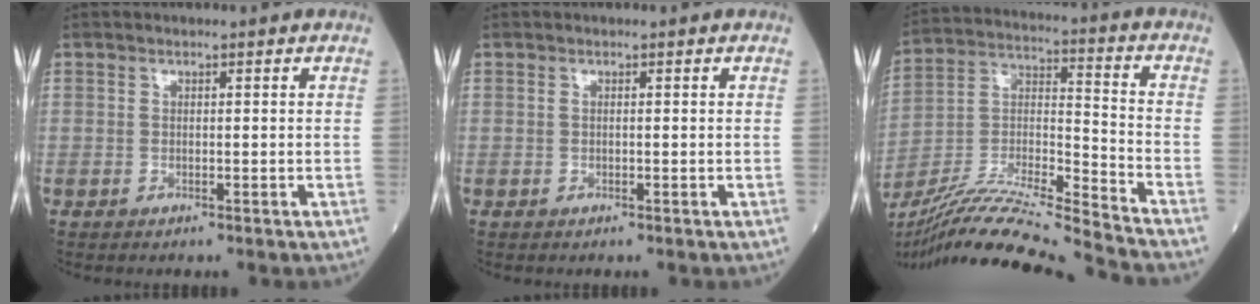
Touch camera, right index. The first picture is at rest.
{"total": 0.0}
{"total": 20.3, "force": [-18.6, -1.7, 8.1], "torque": [-0.169, -0.015, -0.328]}